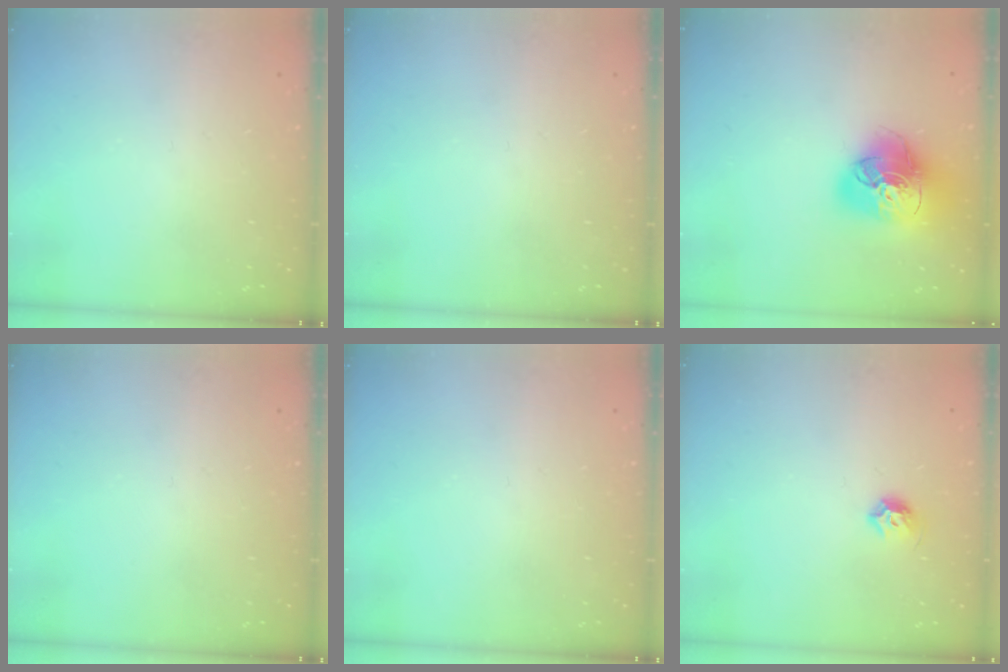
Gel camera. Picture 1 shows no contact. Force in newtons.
{"total": 0.0}
{"total": 21.8, "press": 21.6, "slide": 2.6}
{"total": 0.0}
{"total": 0.0}
{"total": 5.7, "press": 5.6, "slide": 1.0}